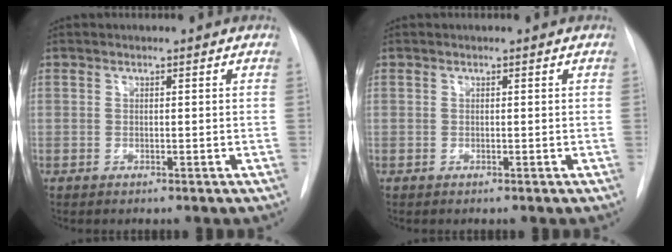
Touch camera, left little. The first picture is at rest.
{"total": 0.0}